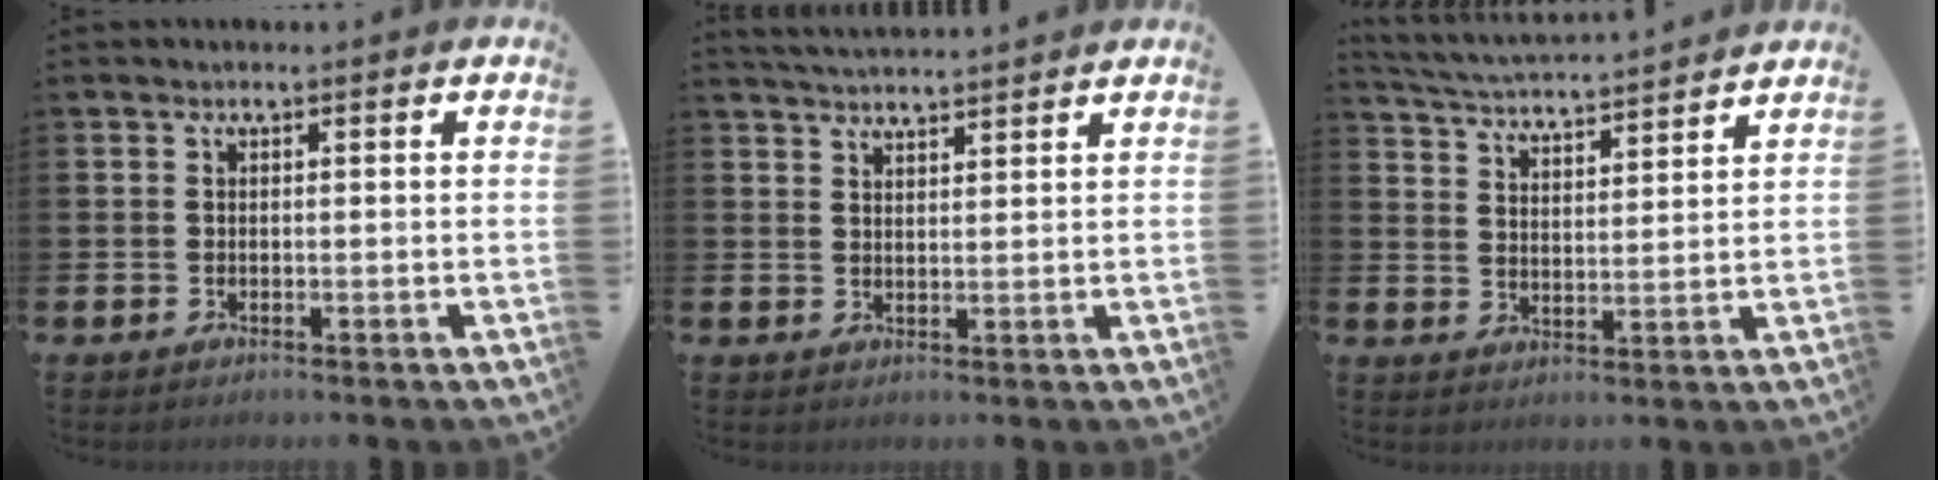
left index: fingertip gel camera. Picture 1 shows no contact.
{"total": 3.4, "force": [3.3, -0.2, 0.1], "torque": [-0.012, -0.017, 0.062]}
{"total": 4.6, "force": [4.6, 0.0, 0.6], "torque": [-0.037, -0.036, 0.079]}